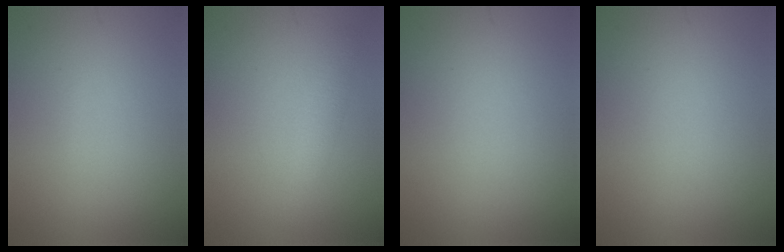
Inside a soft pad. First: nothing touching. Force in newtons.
{"total": 1.3, "press": 1.3, "slide": 0.3}
{"total": 0.0}
{"total": 0.0}